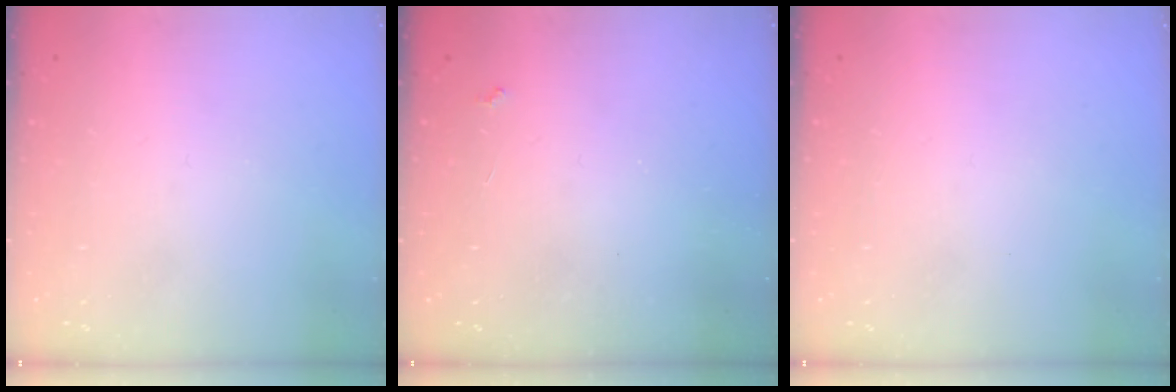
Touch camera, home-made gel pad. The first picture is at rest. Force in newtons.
{"total": 2.3, "press": 2.3, "slide": 0.4}
{"total": 0.0}